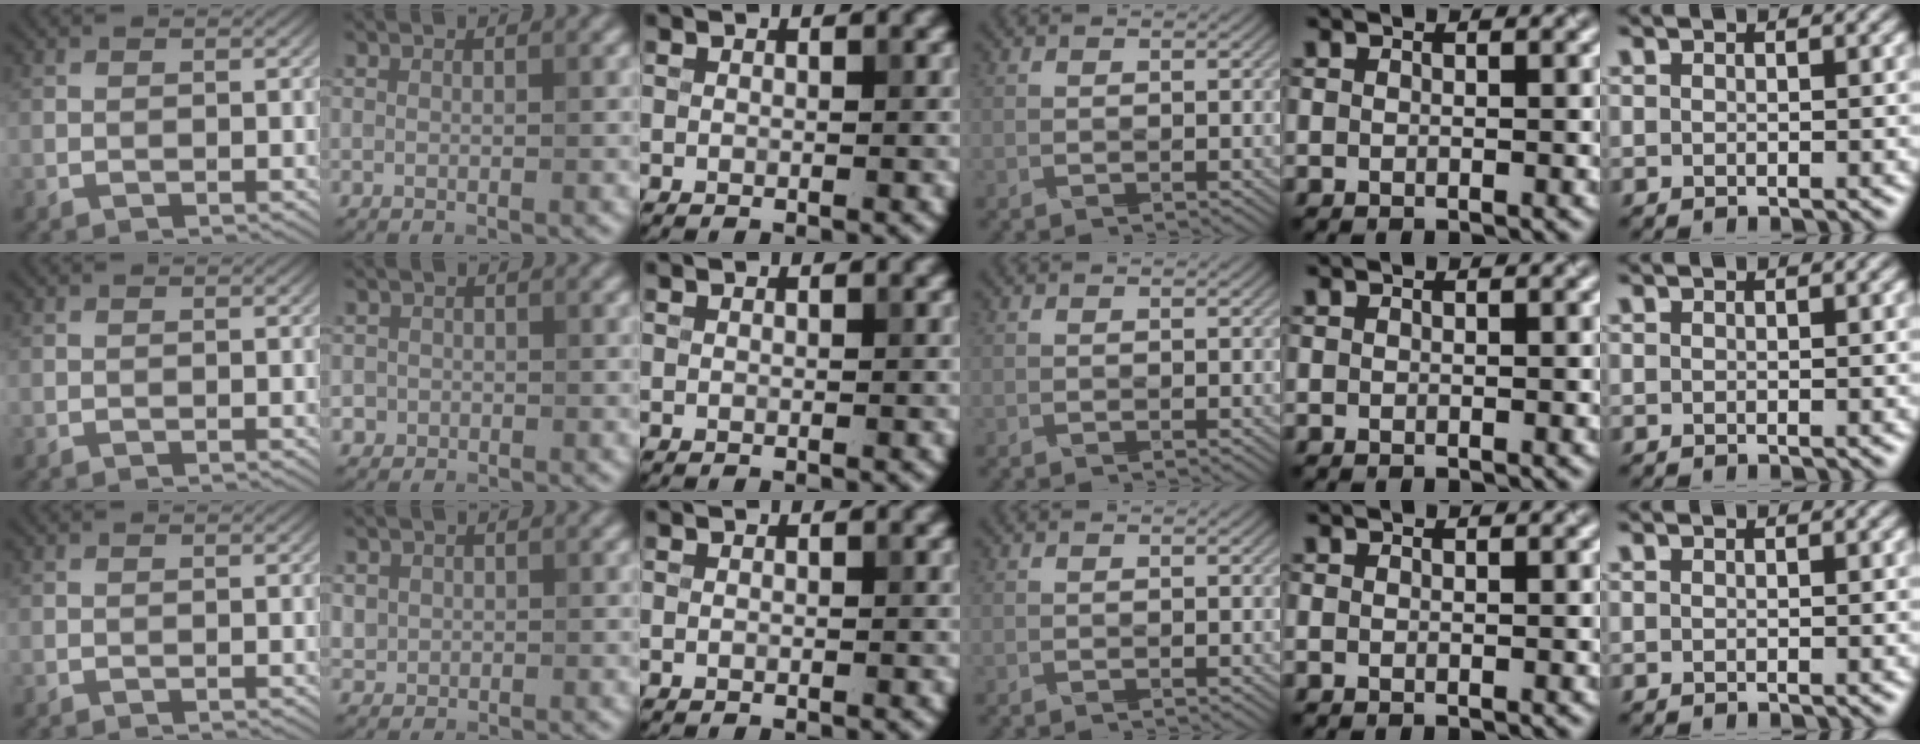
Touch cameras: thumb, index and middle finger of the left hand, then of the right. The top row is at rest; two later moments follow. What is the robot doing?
{"motion": "fold", "object": "canvas paper"}